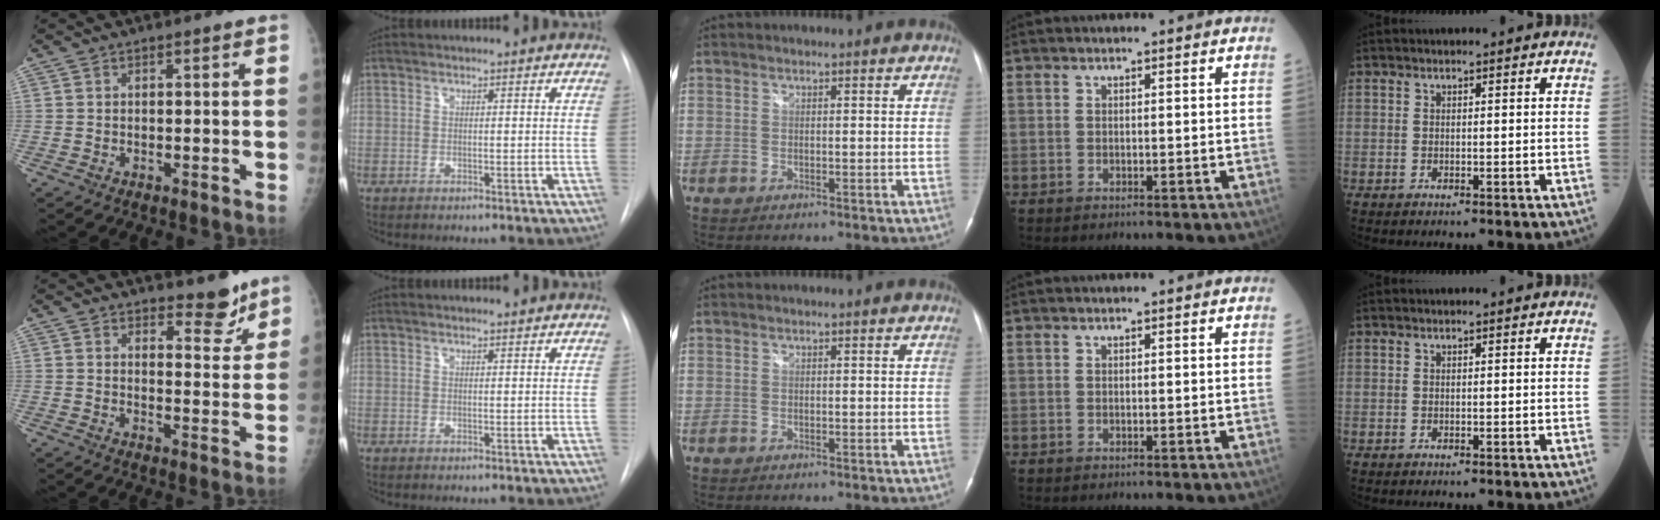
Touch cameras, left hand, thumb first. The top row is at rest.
{"thumb": {"total": 5.8, "force": [4.8, 2.2, 2.2], "torque": [-0.002, -0.040, 0.071]}, "index": {"total": 0.9, "force": [0.8, -0.1, 0.2], "torque": [-0.006, 0.004, 0.016]}}